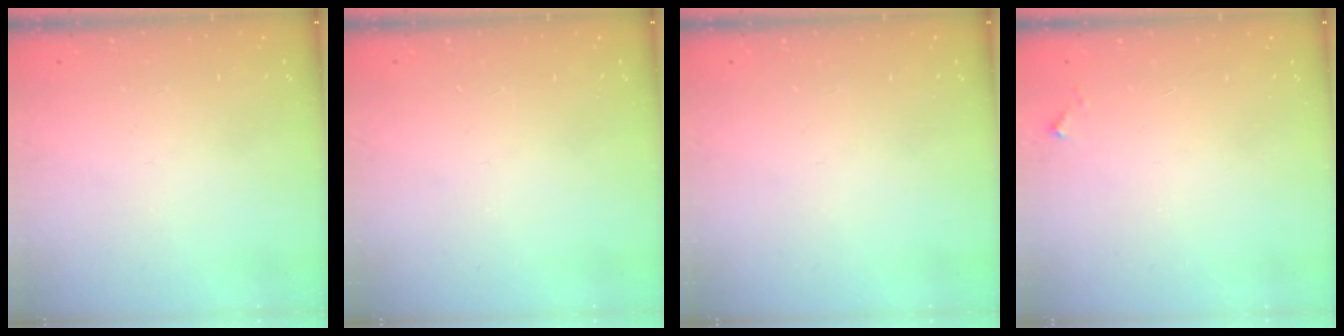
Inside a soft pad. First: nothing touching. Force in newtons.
{"total": 0.0}
{"total": 0.0}
{"total": 4.2, "press": 4.2, "slide": 0.1}